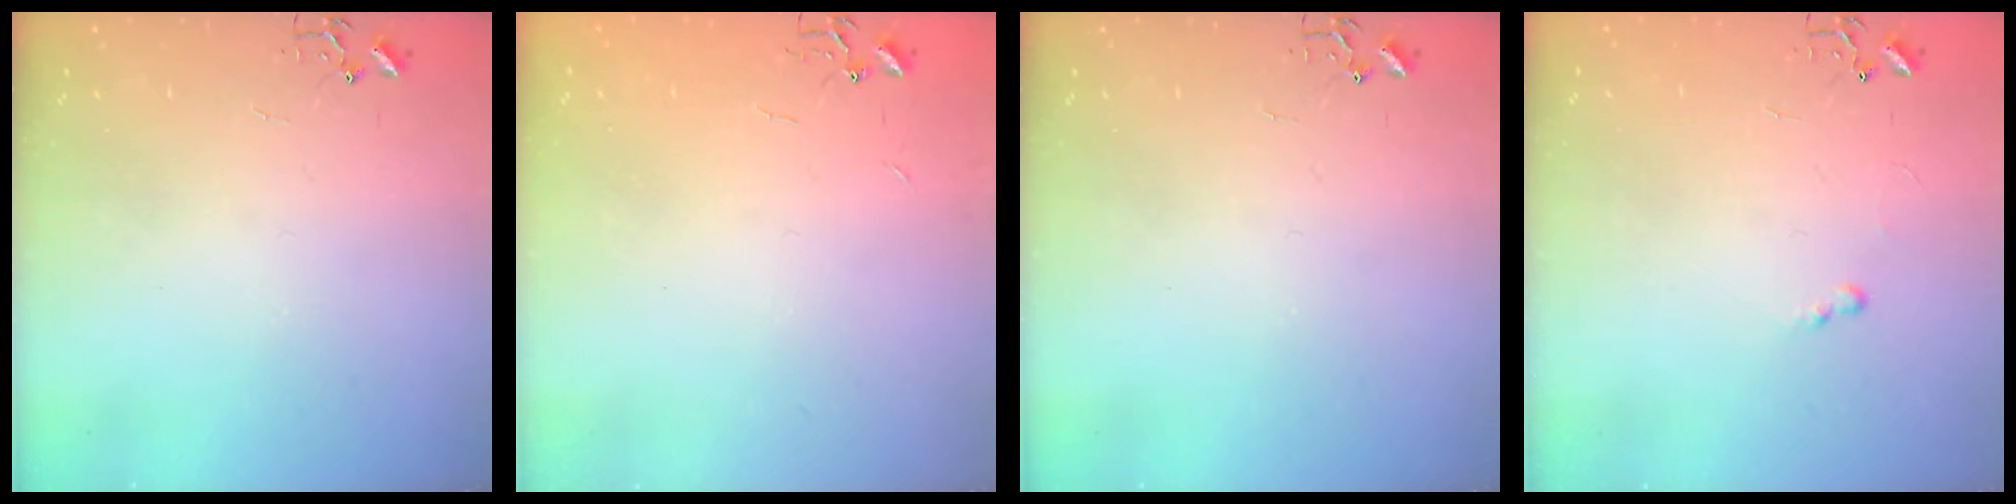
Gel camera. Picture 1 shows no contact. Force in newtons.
{"total": 1.9, "press": 1.9, "slide": 0.3}
{"total": 0.0}
{"total": 4.4, "press": 4.4, "slide": 0.5}